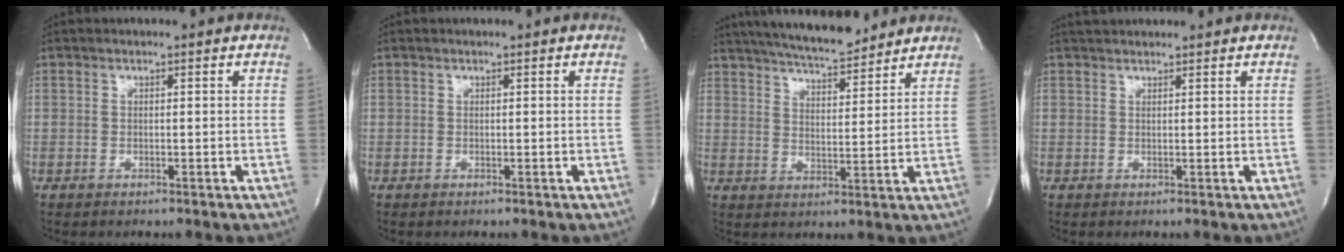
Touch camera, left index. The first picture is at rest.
{"total": 0.0}
{"total": 12.7, "force": [11.4, 2.0, 5.4], "torque": [-0.092, 0.005, 0.178]}
{"total": 3.0, "force": [2.8, 0.5, 0.8], "torque": [-0.013, 0.028, 0.048]}